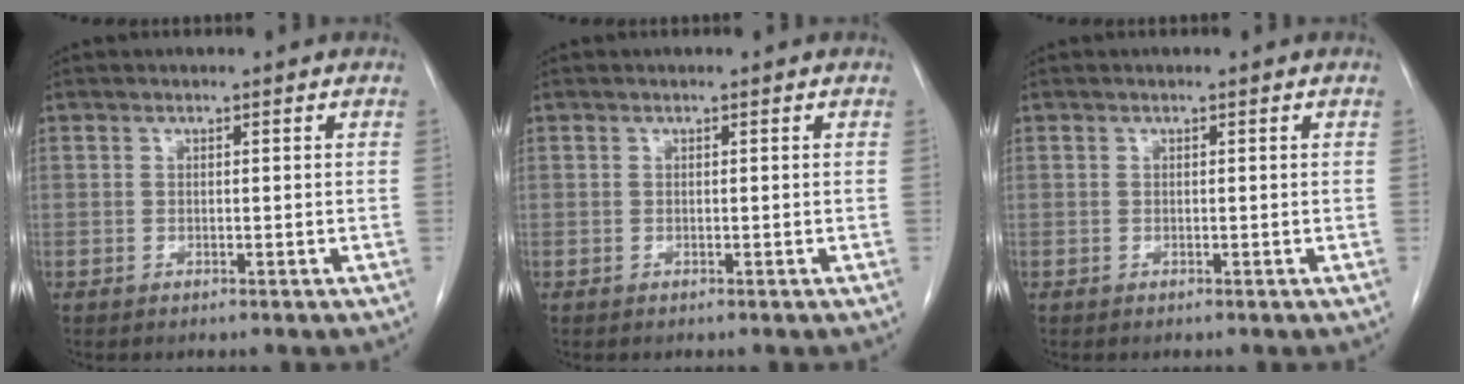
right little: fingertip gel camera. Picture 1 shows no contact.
{"total": 0.0}
{"total": 0.0}